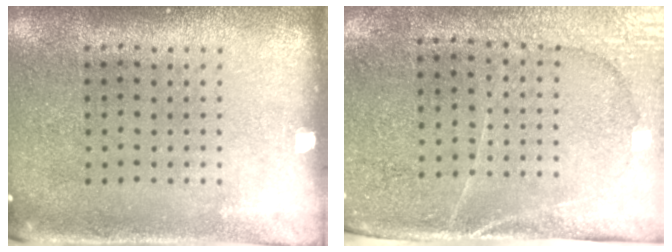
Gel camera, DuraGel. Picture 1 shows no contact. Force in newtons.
{"total": 2.9, "press": 2.7, "slide": 1.2}